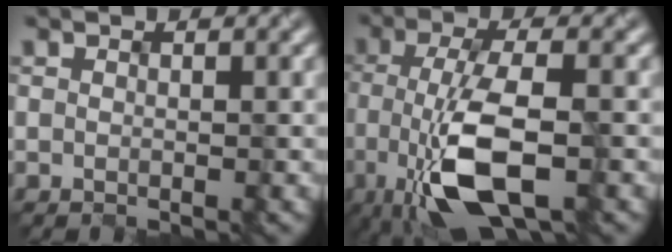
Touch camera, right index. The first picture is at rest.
{"total": 7.6, "force": [-2.7, 2.5, 6.7], "torque": [-0.138, -0.001, -0.051]}